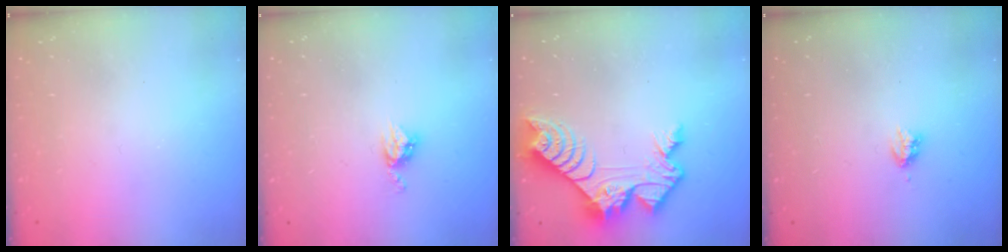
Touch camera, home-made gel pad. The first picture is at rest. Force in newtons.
{"total": 4.9, "press": 4.8, "slide": 0.2}
{"total": 11.8, "press": 11.7, "slide": 0.8}
{"total": 2.9, "press": 2.9, "slide": 0.5}